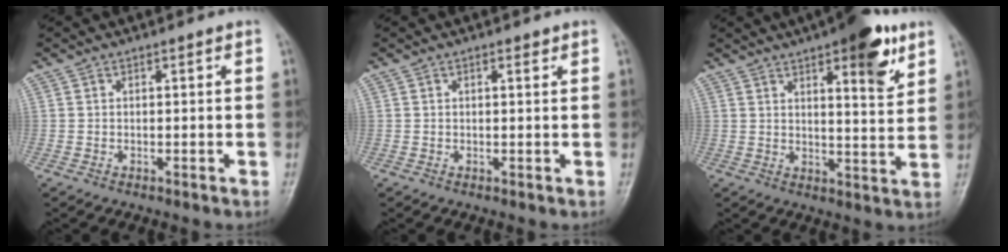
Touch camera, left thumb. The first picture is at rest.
{"total": 1.0, "force": [0.6, 0.4, 0.7], "torque": [-0.008, 0.000, 0.007]}
{"total": 12.2, "force": [6.9, 3.6, 9.4], "torque": [-0.102, -0.032, 0.091]}